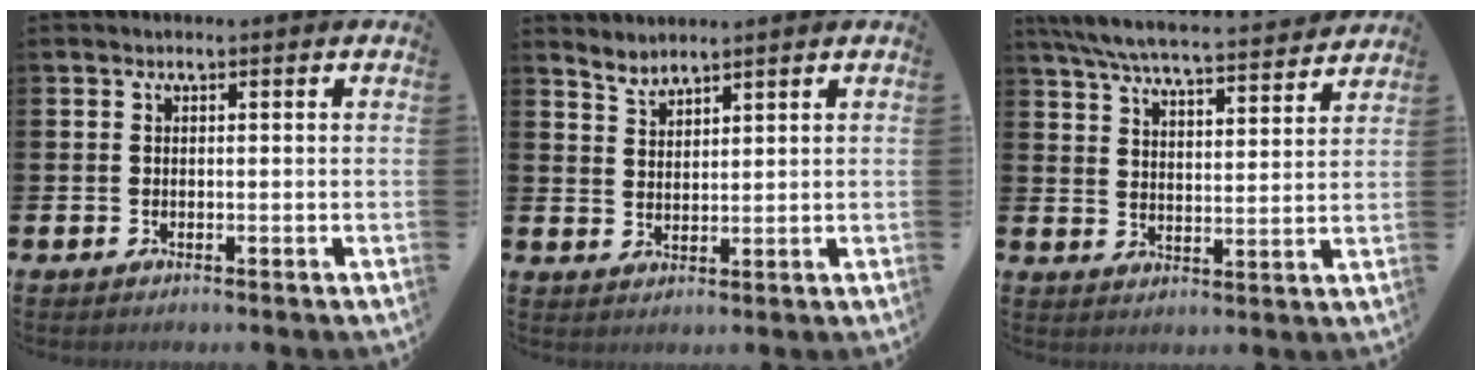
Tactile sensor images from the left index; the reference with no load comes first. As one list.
[{"total": 2.6, "force": [2.6, 0.1, -0.2], "torque": [-0.011, -0.011, 0.050]}, {"total": 6.9, "force": [6.5, 0.5, 2.2], "torque": [-0.071, -0.042, 0.115]}]